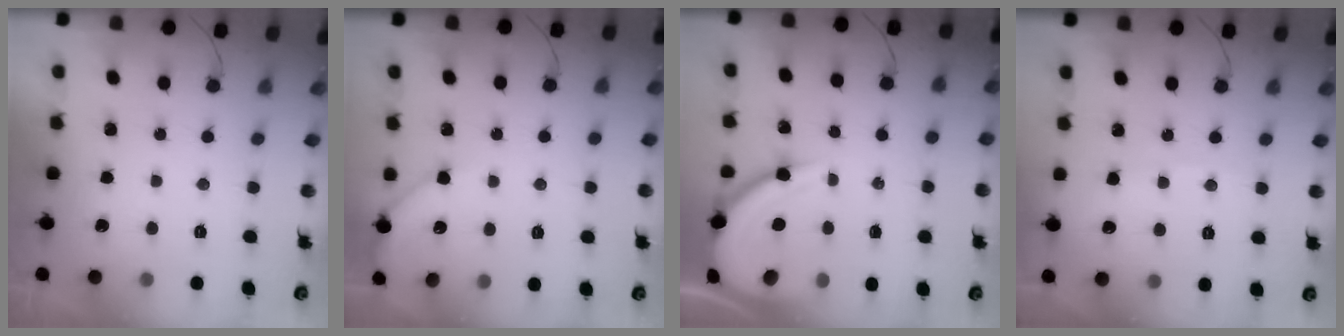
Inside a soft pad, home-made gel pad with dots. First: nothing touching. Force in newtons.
{"total": 5.4, "press": 5.4, "slide": 0.6}
{"total": 11.5, "press": 11.5, "slide": 1.1}
{"total": 3.4, "press": 3.4, "slide": 0.4}